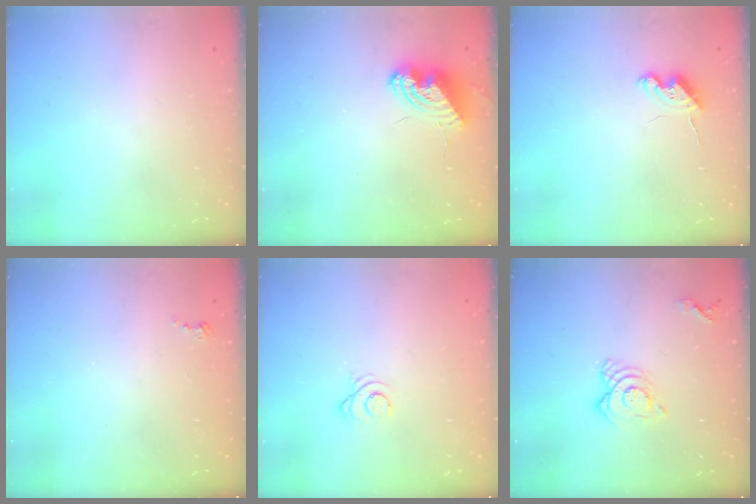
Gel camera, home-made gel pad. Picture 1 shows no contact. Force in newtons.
{"total": 8.6, "press": 8.6, "slide": 0.9}
{"total": 5.9, "press": 5.9, "slide": 0.9}
{"total": 2.4, "press": 2.4, "slide": 0.4}
{"total": 2.5, "press": 2.5, "slide": 0.2}
{"total": 9.3, "press": 9.3, "slide": 0.8}